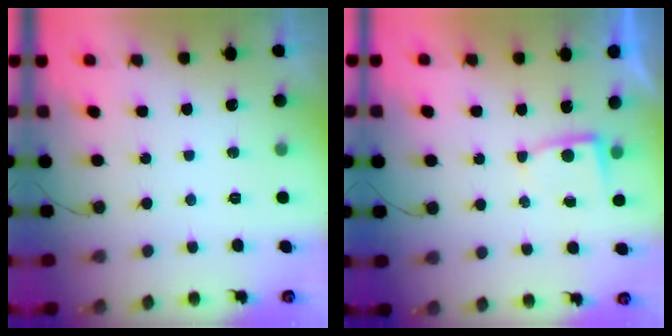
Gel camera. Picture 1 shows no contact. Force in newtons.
{"total": 2.9, "press": 2.9, "slide": 0.4}